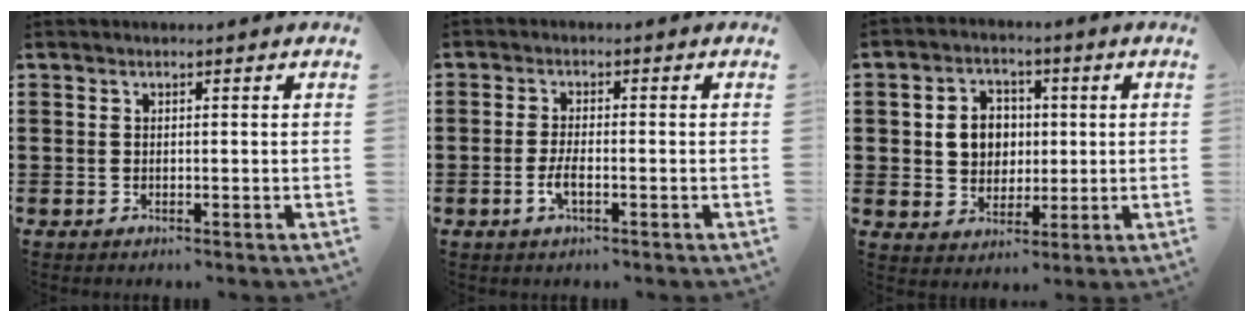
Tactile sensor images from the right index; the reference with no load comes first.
{"total": 2.9, "force": [-1.1, 0.8, 2.5], "torque": [-0.058, -0.003, -0.025]}
{"total": 6.3, "force": [0.6, 5.4, 3.2], "torque": [-0.072, 0.015, 0.007]}